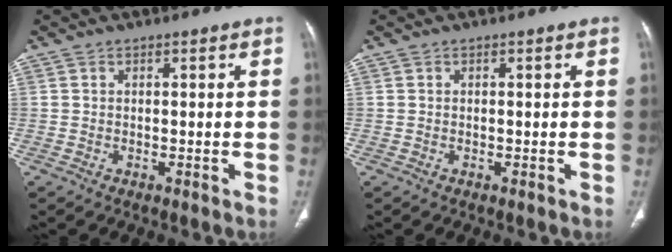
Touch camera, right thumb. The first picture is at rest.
{"total": 0.0}